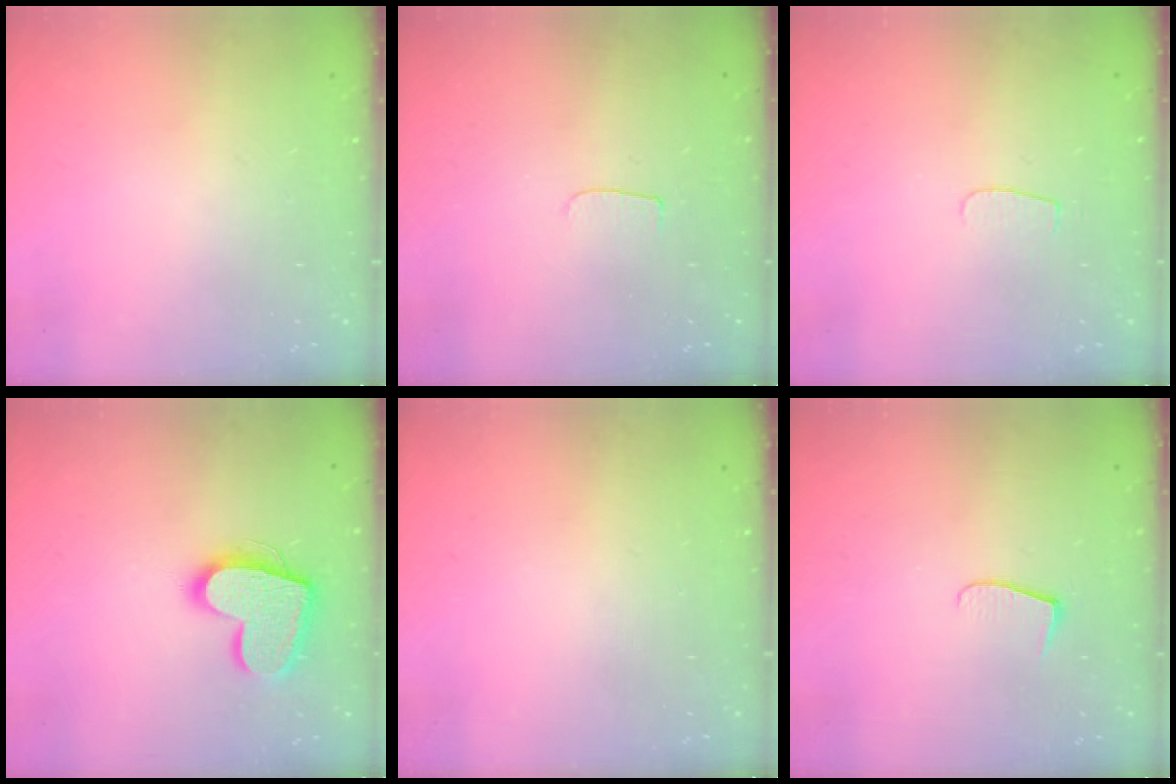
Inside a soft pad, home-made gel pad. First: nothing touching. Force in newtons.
{"total": 3.0, "press": 3.0, "slide": 0.4}
{"total": 4.0, "press": 4.0, "slide": 0.4}
{"total": 15.8, "press": 15.7, "slide": 1.4}
{"total": 0.0}
{"total": 6.2, "press": 6.2, "slide": 0.4}